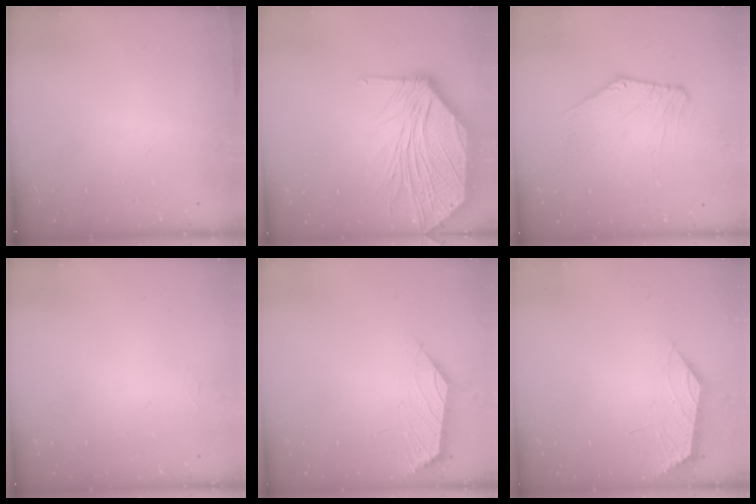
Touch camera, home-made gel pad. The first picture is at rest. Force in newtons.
{"total": 18.9, "press": 18.6, "slide": 3.0}
{"total": 1.6, "press": 1.6, "slide": 0.2}
{"total": 1.0, "press": 0.9, "slide": 0.3}
{"total": 1.4, "press": 1.3, "slide": 0.5}
{"total": 0.8, "press": 0.6, "slide": 0.5}